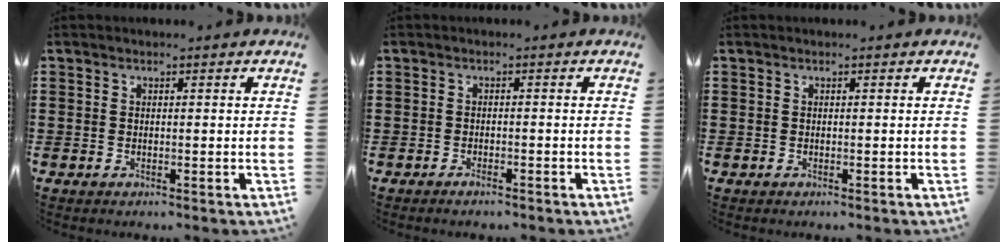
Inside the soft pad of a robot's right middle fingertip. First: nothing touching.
{"total": 1.0, "force": [-0.9, 0.3, 0.4], "torque": [-0.009, -0.002, -0.018]}
{"total": 0.0}